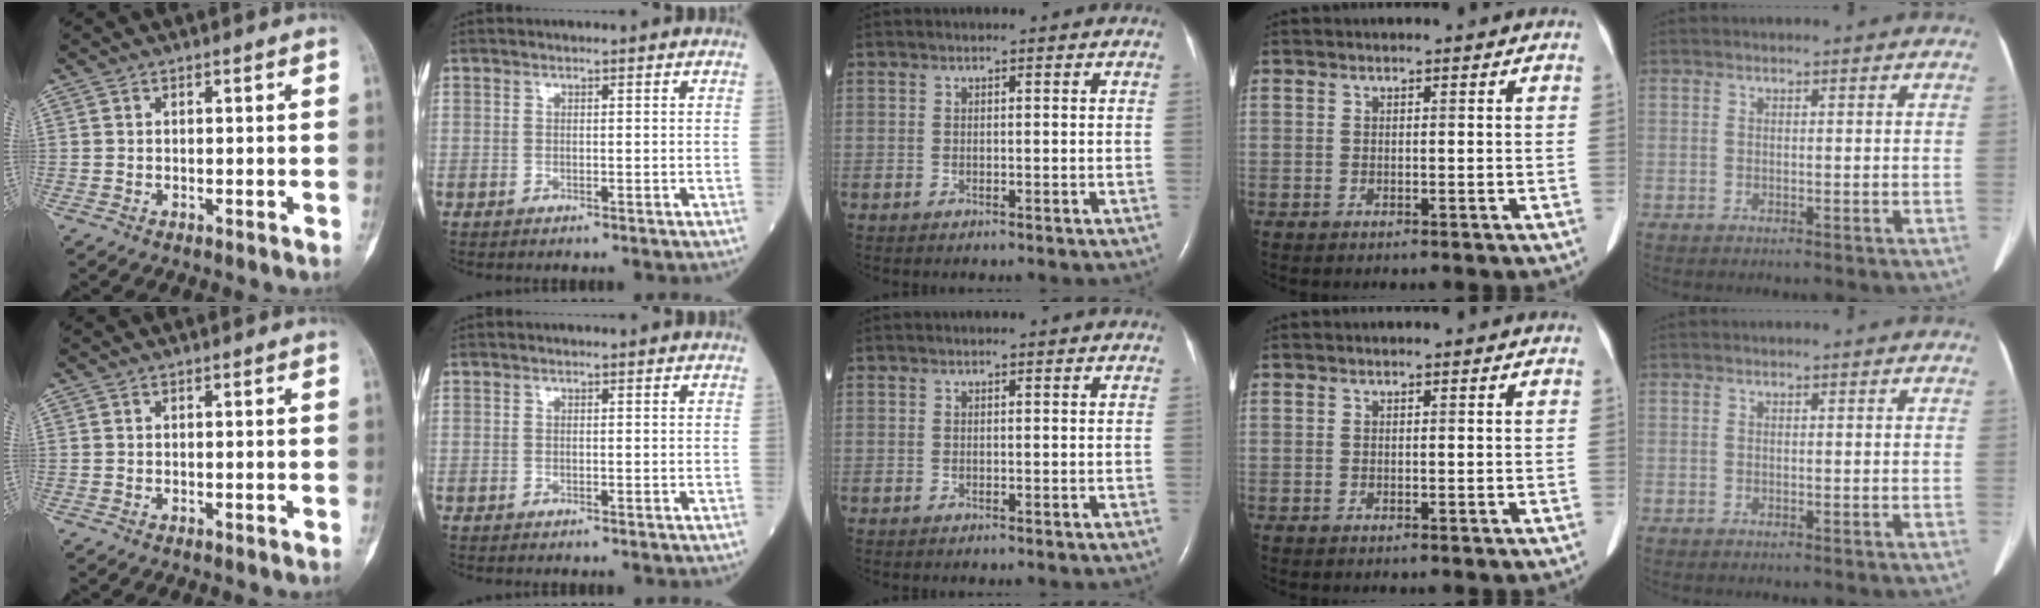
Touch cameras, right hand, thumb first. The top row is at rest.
{}